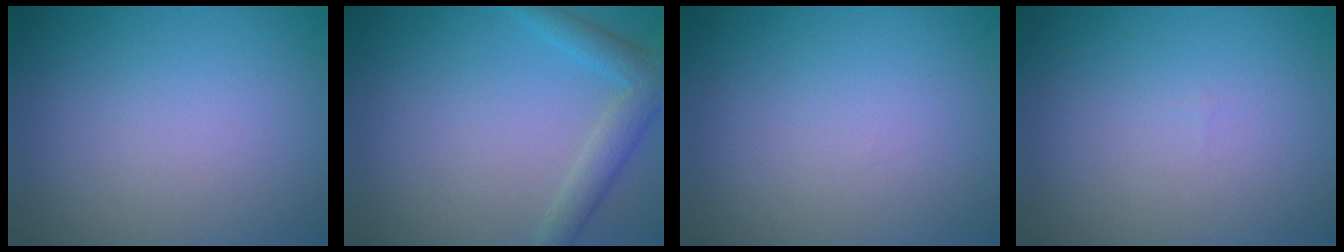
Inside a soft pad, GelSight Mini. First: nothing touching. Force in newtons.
{"total": 3.0, "press": 3.0, "slide": 0.1}
{"total": 0.0}
{"total": 0.0}